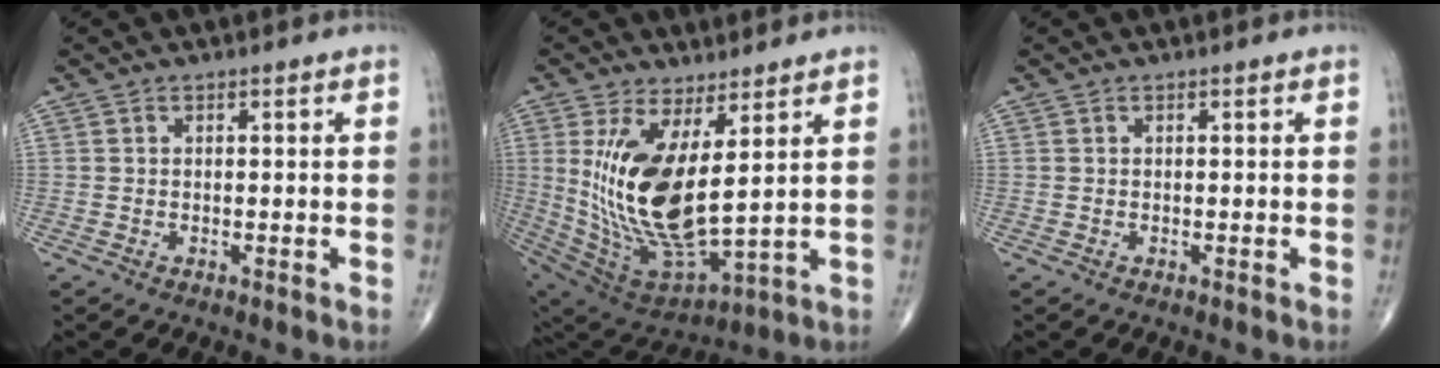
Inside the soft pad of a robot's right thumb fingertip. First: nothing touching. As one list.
[{"total": 19.1, "force": [4.0, 7.4, 17.1], "torque": [-0.344, -0.044, 0.096]}, {"total": 0.0}]